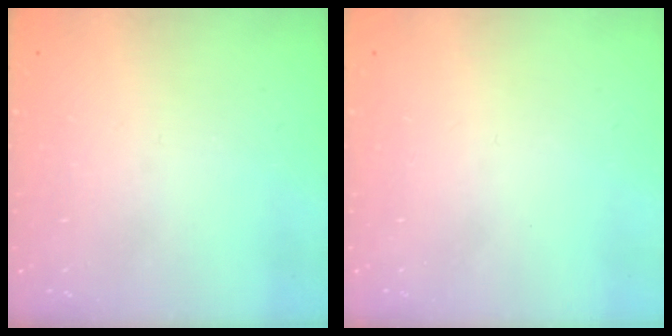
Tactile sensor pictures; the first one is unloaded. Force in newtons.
{"total": 1.7, "press": 1.6, "slide": 0.1}